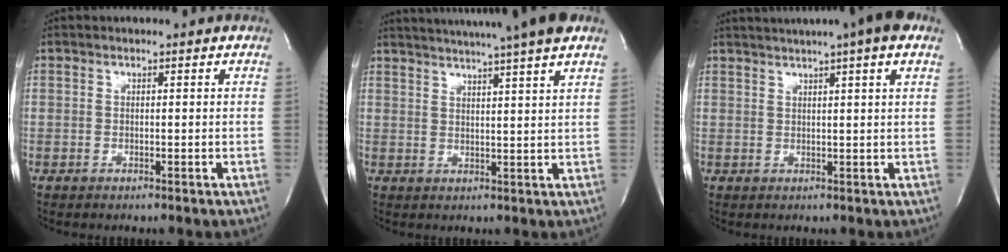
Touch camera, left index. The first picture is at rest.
{"total": 16.3, "force": [13.8, -0.6, 8.7], "torque": [-0.146, 0.011, 0.180]}
{"total": 10.2, "force": [7.4, 0.0, 7.0], "torque": [-0.113, 0.030, 0.087]}